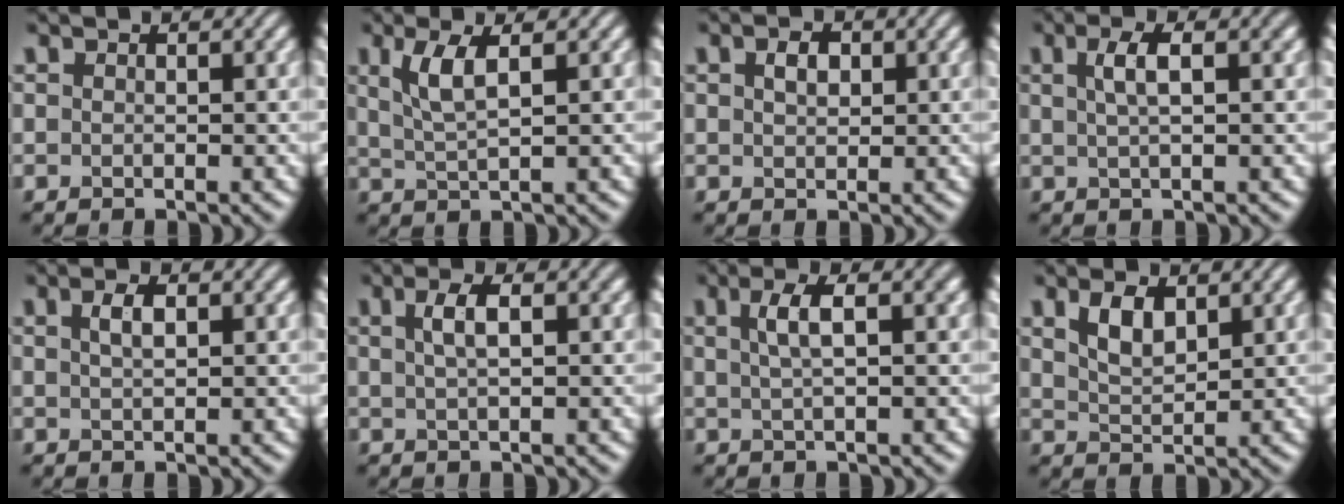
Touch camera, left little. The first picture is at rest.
{"total": 3.3, "force": [1.2, 0.8, 2.9], "torque": [-0.062, 0.000, 0.027]}
{"total": 1.9, "force": [0.6, 1.2, 1.3], "torque": [-0.025, 0.003, 0.010]}
{"total": 3.1, "force": [0.9, 1.0, 2.8], "torque": [-0.041, 0.008, 0.014]}
{"total": 2.0, "force": [0.8, 0.8, 1.6], "torque": [-0.032, 0.004, 0.015]}
{"total": 2.8, "force": [0.9, 0.9, 2.5], "torque": [-0.038, 0.008, 0.015]}
{"total": 3.6, "force": [1.0, 1.1, 3.3], "torque": [-0.049, 0.010, 0.015]}
{"total": 3.0, "force": [1.6, 1.5, 2.1], "torque": [-0.046, 0.000, 0.034]}